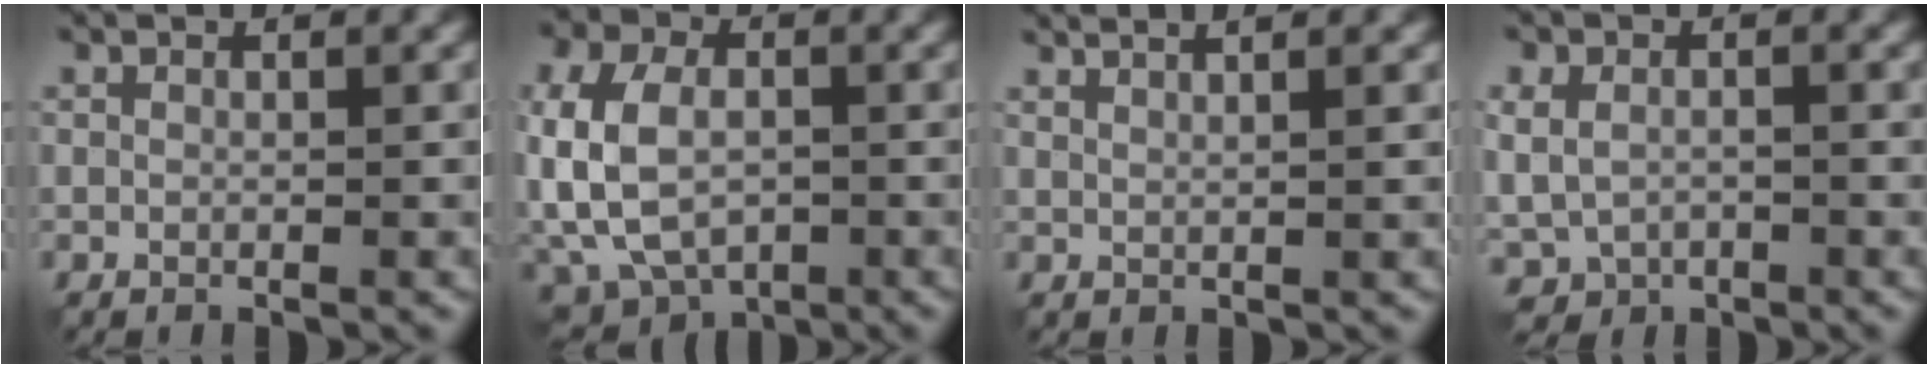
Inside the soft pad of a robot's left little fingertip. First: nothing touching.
{"total": 11.4, "force": [-2.1, 7.7, 8.2], "torque": [-0.179, 0.002, -0.037]}
{"total": 3.1, "force": [2.3, 0.8, 1.9], "torque": [-0.011, 0.013, 0.011]}
{"total": 4.2, "force": [-0.8, 3.2, 2.5], "torque": [-0.051, -0.008, -0.005]}